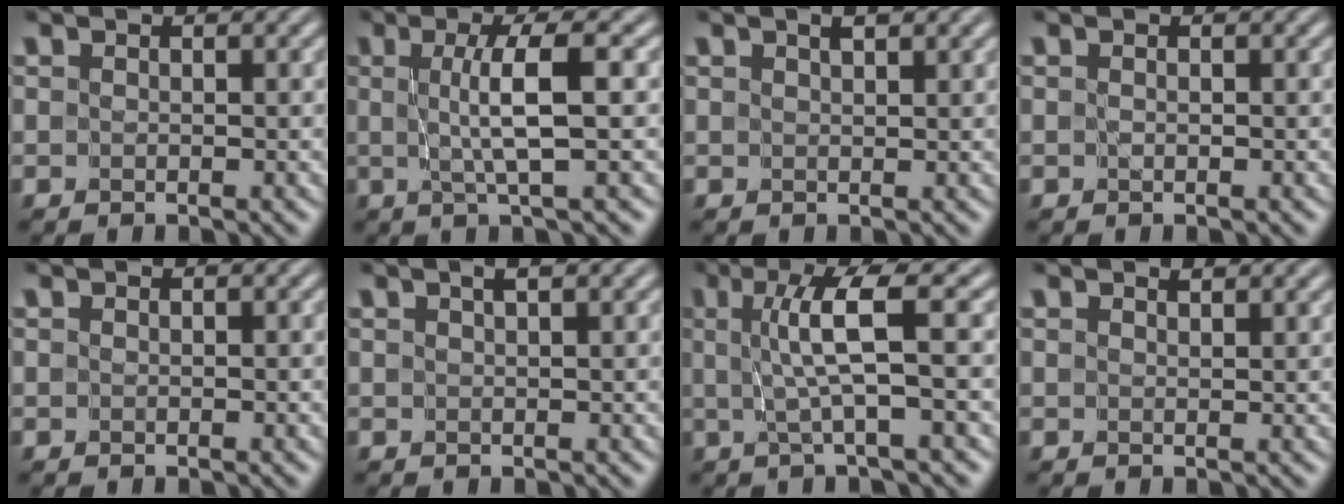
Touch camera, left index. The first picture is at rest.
{"total": 4.5, "force": [0.2, 0.5, 4.5], "torque": [-0.076, 0.001, 0.005]}
{"total": 1.9, "force": [1.3, 0.5, 1.3], "torque": [-0.007, -0.006, 0.016]}
{"total": 0.0}
{"total": 0.0}
{"total": 1.7, "force": [1.2, 0.2, 1.3], "torque": [-0.008, -0.007, 0.014]}
{"total": 4.8, "force": [0.5, 0.5, 4.8], "torque": [-0.088, 0.003, 0.011]}
{"total": 1.2, "force": [1.1, 0.0, 0.4], "torque": [-0.003, -0.006, 0.016]}